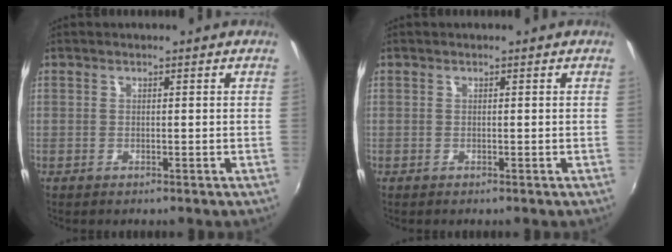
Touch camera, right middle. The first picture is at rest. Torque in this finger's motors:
{"motor_torque": [0.11, -0.11, 0.03, 0.00]}